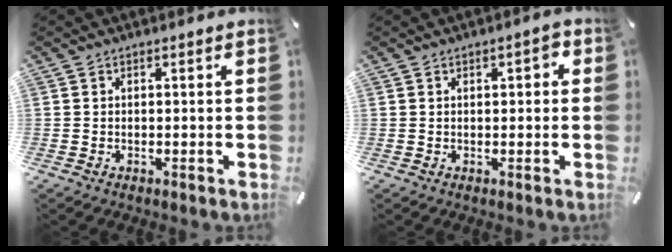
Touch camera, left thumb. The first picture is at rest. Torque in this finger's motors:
{"motor_torque": [0.07, -0.01, 0.09, 0.29, 0.07]}